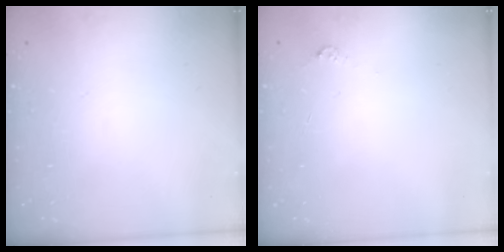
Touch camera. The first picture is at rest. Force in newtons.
{"total": 3.3, "press": 3.3, "slide": 0.4}